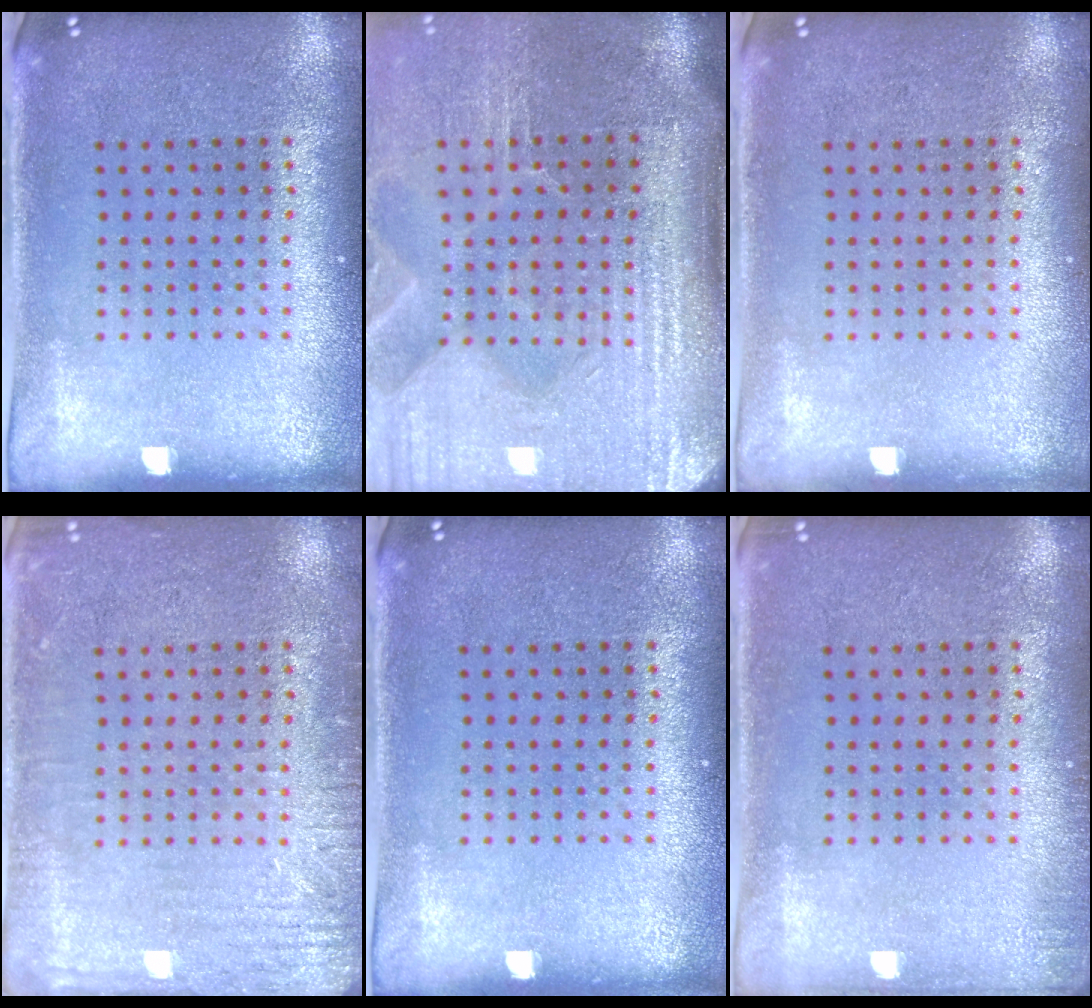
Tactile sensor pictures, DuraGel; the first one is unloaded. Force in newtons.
{"total": 4.9, "press": 4.2, "slide": 2.6}
{"total": 0.0}
{"total": 3.0, "press": 3.0, "slide": 0.3}
{"total": 0.0}
{"total": 0.9, "press": 0.9, "slide": 0.2}